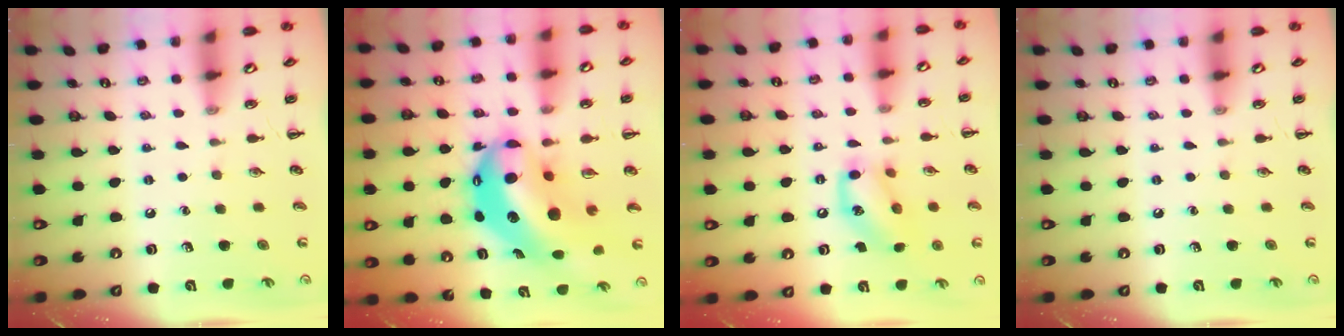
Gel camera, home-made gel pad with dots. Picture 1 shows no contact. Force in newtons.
{"total": 14.5, "press": 14.1, "slide": 3.4}
{"total": 13.4, "press": 13.1, "slide": 2.4}
{"total": 0.0}